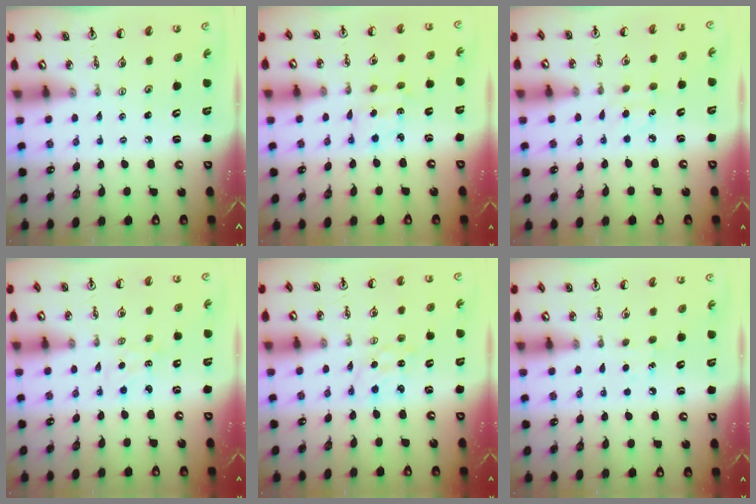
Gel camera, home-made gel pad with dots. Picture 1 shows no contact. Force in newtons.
{"total": 2.4, "press": 2.3, "slide": 0.6}
{"total": 5.0, "press": 4.9, "slide": 0.5}
{"total": 1.5, "press": 1.4, "slide": 0.3}
{"total": 0.6, "press": 0.6, "slide": 0.1}
{"total": 5.2, "press": 5.1, "slide": 0.7}